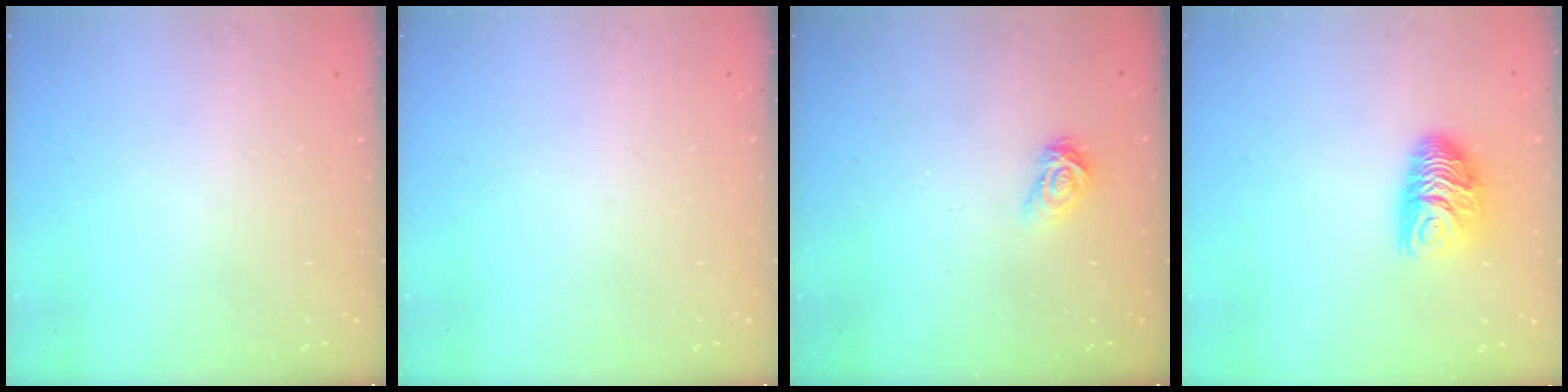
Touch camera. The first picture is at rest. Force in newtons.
{"total": 0.0}
{"total": 3.8, "press": 3.8, "slide": 0.4}
{"total": 8.8, "press": 8.8, "slide": 0.3}